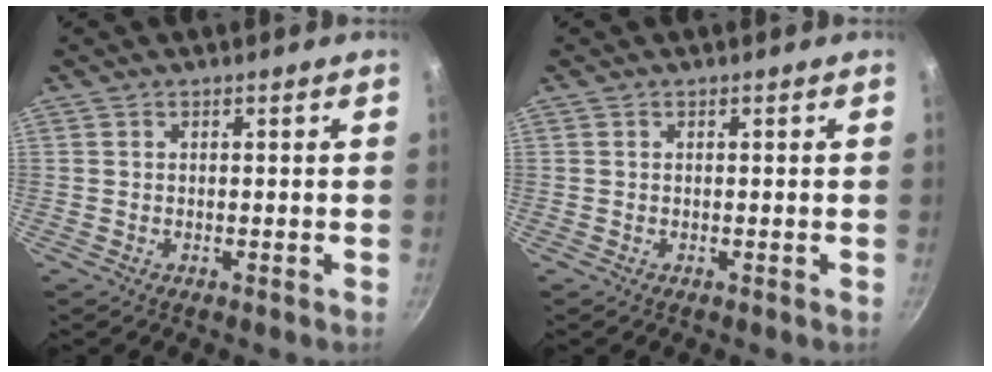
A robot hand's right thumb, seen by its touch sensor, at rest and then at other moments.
{"total": 0.0}